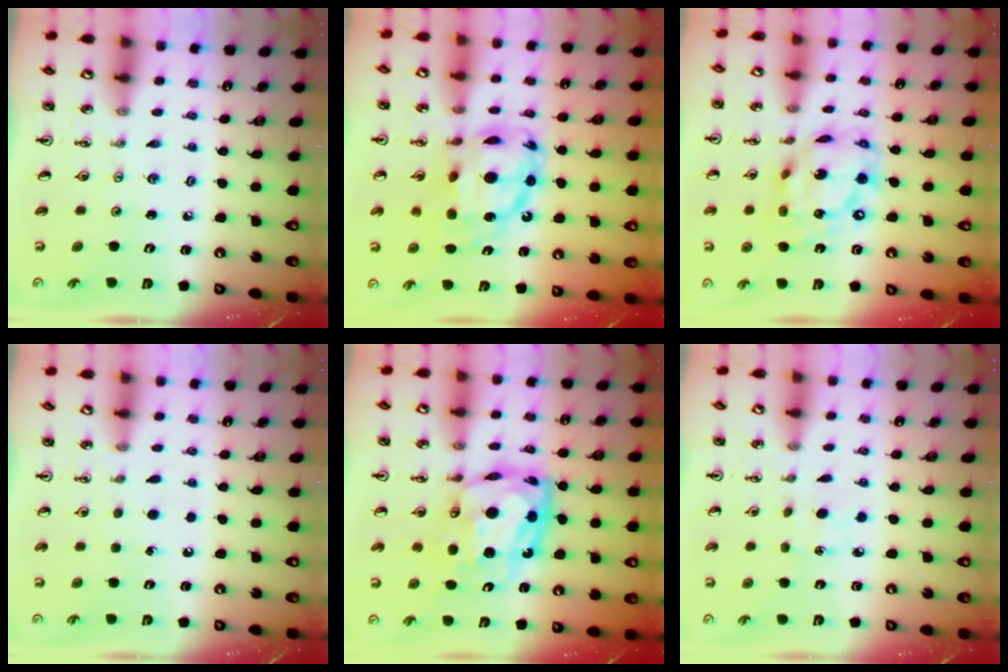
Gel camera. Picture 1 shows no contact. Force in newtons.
{"total": 14.3, "press": 14.2, "slide": 1.7}
{"total": 14.6, "press": 14.6, "slide": 1.1}
{"total": 1.5, "press": 1.5, "slide": 0.1}
{"total": 11.0, "press": 11.0, "slide": 1.1}
{"total": 3.6, "press": 3.5, "slide": 0.4}